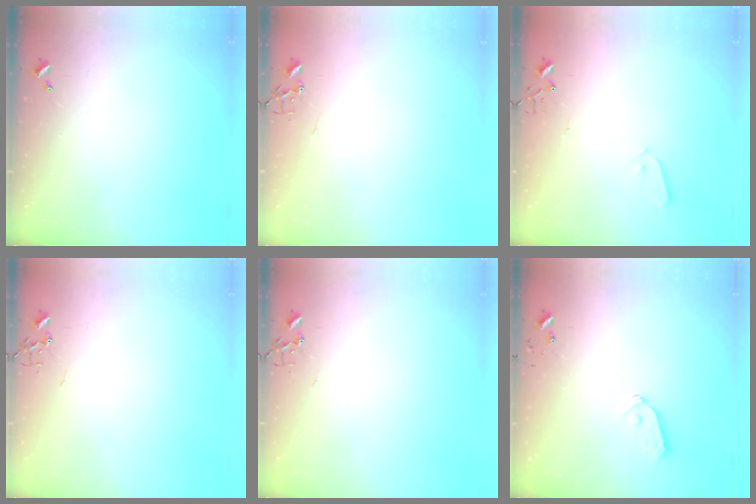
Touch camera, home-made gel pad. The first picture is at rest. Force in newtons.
{"total": 0.0}
{"total": 3.0, "press": 2.9, "slide": 0.7}
{"total": 0.0}
{"total": 0.0}
{"total": 6.5, "press": 6.5, "slide": 0.4}